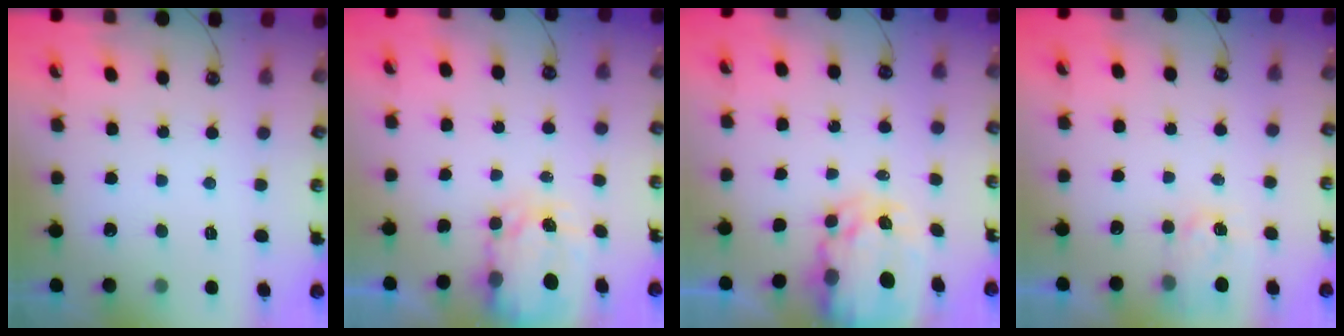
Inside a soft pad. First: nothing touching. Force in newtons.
{"total": 3.9, "press": 3.9, "slide": 0.3}
{"total": 6.3, "press": 6.3, "slide": 0.5}
{"total": 3.0, "press": 2.9, "slide": 0.3}